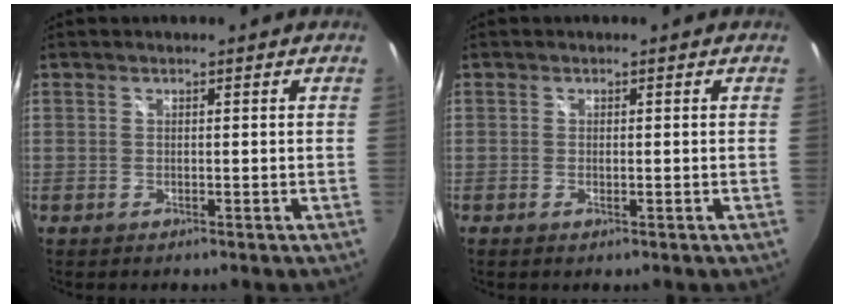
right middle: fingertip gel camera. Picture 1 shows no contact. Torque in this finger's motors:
{"motor_torque": [-0.04, 0.00, 0.02, -0.01]}